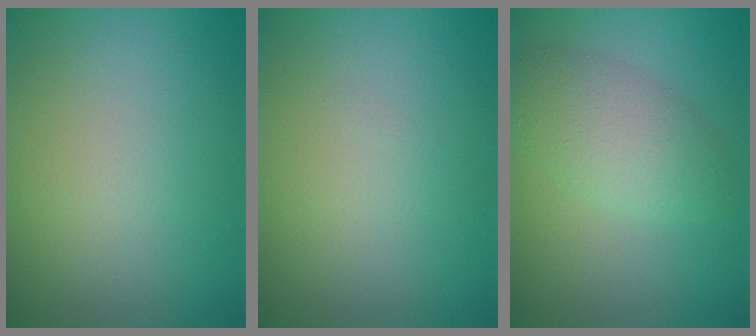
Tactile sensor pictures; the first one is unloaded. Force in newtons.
{"total": 0.0}
{"total": 4.1, "press": 4.1, "slide": 0.0}